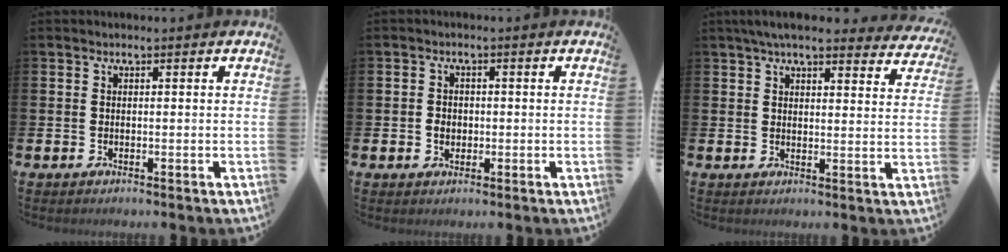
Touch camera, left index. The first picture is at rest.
{"total": 2.0, "force": [-0.2, 1.7, 0.9], "torque": [-0.011, 0.005, -0.008]}
{"total": 5.7, "force": [5.2, 0.9, 2.2], "torque": [-0.048, -0.020, 0.093]}